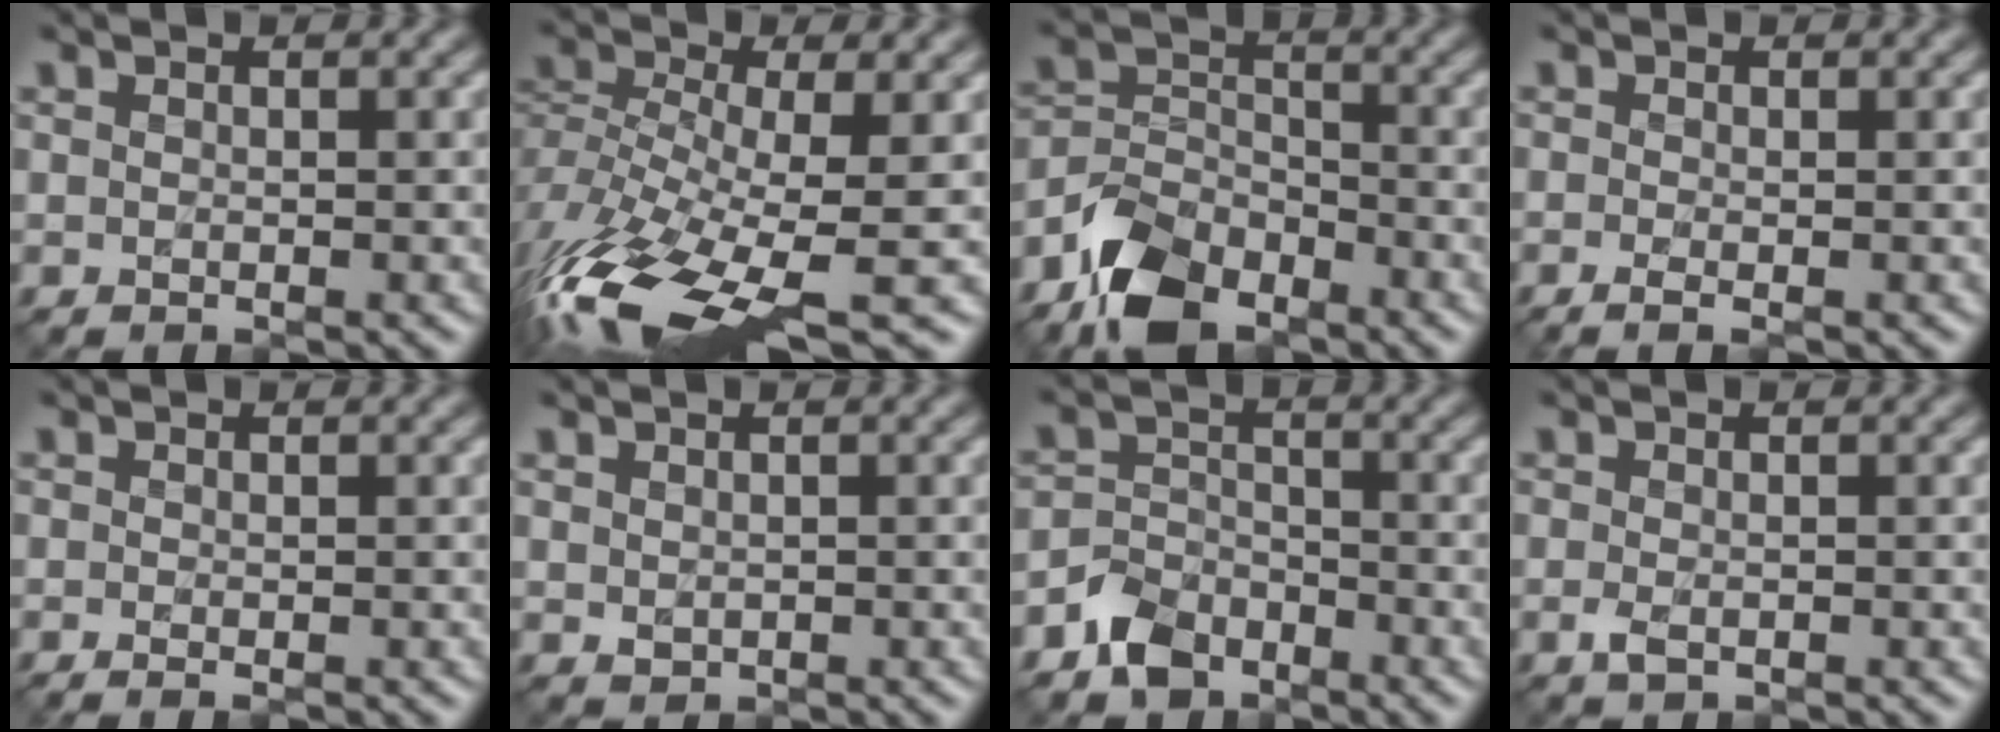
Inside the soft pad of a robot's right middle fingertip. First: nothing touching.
{"total": 12.8, "force": [-6.8, 4.5, 9.9], "torque": [-0.227, -0.019, -0.116]}
{"total": 7.7, "force": [-5.4, 4.1, 3.7], "torque": [-0.072, -0.005, -0.114]}
{"total": 1.5, "force": [-0.6, 0.4, 1.3], "torque": [-0.025, -0.009, -0.015]}
{"total": 0.9, "force": [-0.3, 0.2, 0.8], "torque": [-0.016, -0.008, -0.007]}
{"total": 0.7, "force": [0.2, 0.6, 0.3], "torque": [-0.005, -0.003, 0.008]}
{"total": 3.8, "force": [-2.7, 2.5, 1.1], "torque": [-0.018, 0.003, -0.059]}
{"total": 1.3, "force": [-0.5, 0.7, 1.0], "torque": [-0.024, -0.006, -0.010]}